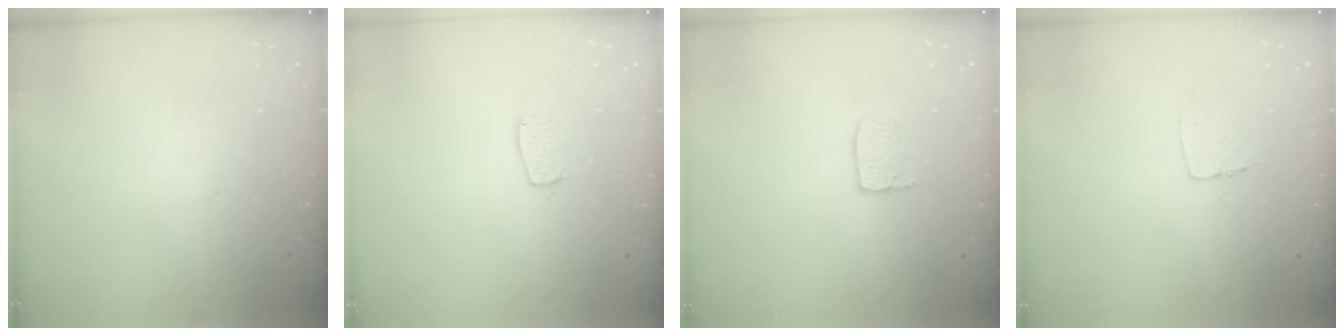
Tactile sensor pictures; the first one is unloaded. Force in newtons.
{"total": 5.7, "press": 5.7, "slide": 0.4}
{"total": 4.9, "press": 4.9, "slide": 0.3}
{"total": 5.0, "press": 5.0, "slide": 0.3}